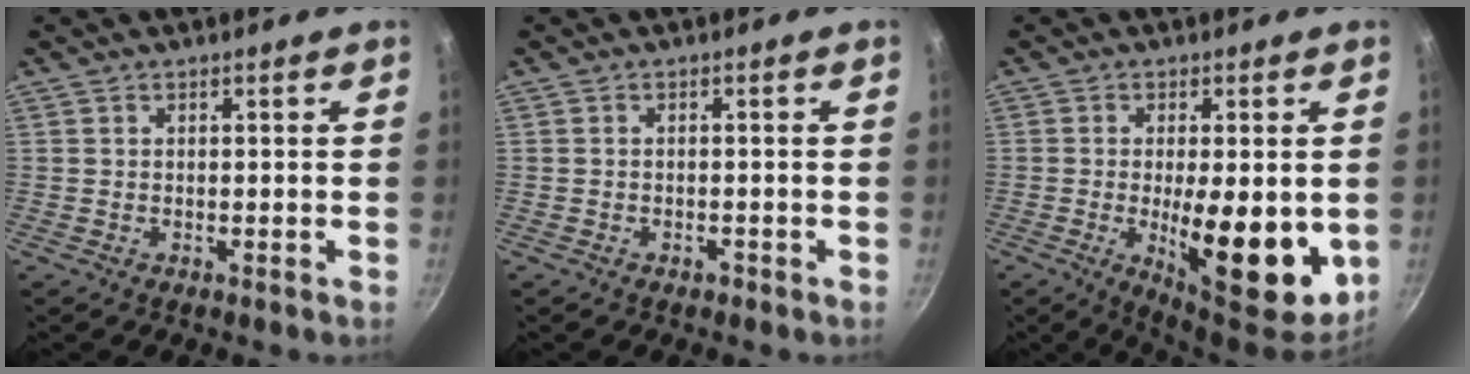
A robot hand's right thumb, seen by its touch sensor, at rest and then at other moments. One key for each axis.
{"total": 1.0, "fx": -0.7, "fy": 0.5, "fz": 0.4, "tx": -0.007, "ty": 0.008, "tz": -0.008}
{"total": 15.7, "fx": -2.3, "fy": 5.5, "fz": 14.5, "tx": -0.188, "ty": -0.009, "tz": -0.022}